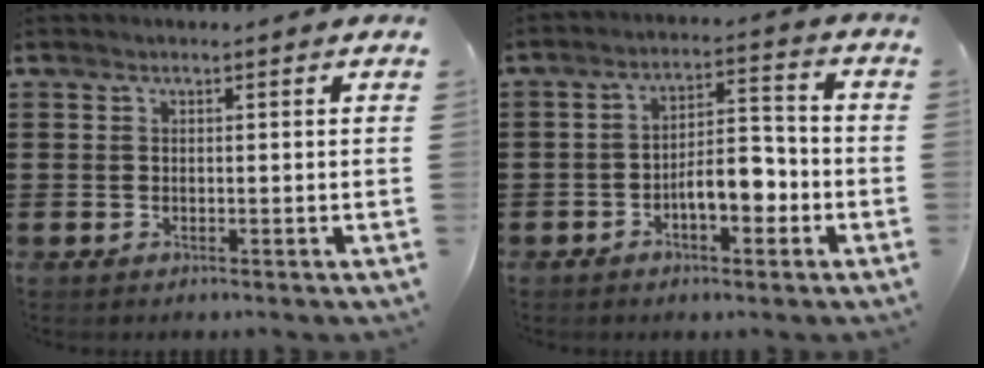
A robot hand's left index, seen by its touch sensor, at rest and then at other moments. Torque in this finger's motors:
{"motor_torque": [1.44, 0.70, 0.33, 0.10]}